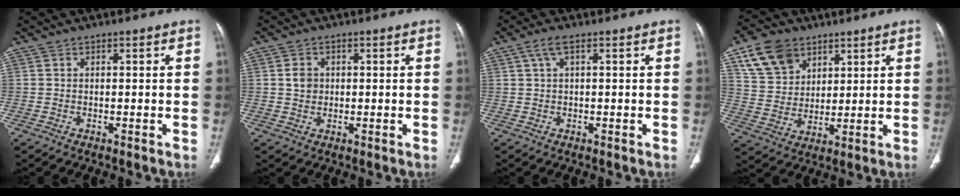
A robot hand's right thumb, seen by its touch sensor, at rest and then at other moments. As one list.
[{"total": 3.0, "force": [0.3, 2.6, 1.5], "torque": [-0.014, 0.003, 0.004]}, {"total": 2.8, "force": [1.2, 1.0, 2.4], "torque": [-0.057, 0.013, 0.028]}, {"total": 11.7, "force": [6.6, 8.2, 5.1], "torque": [-0.072, -0.019, 0.131]}]